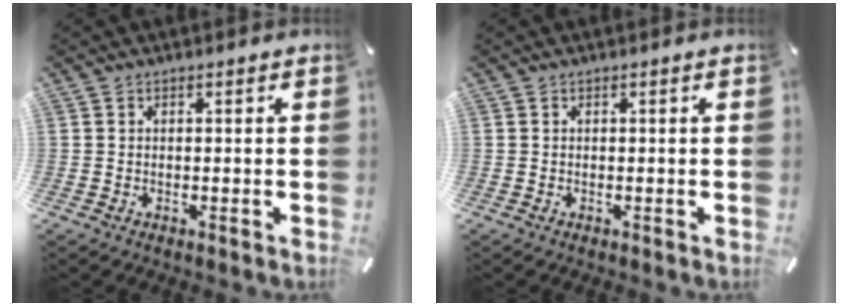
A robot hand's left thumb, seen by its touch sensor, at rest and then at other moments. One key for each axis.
{"total": 0.0}